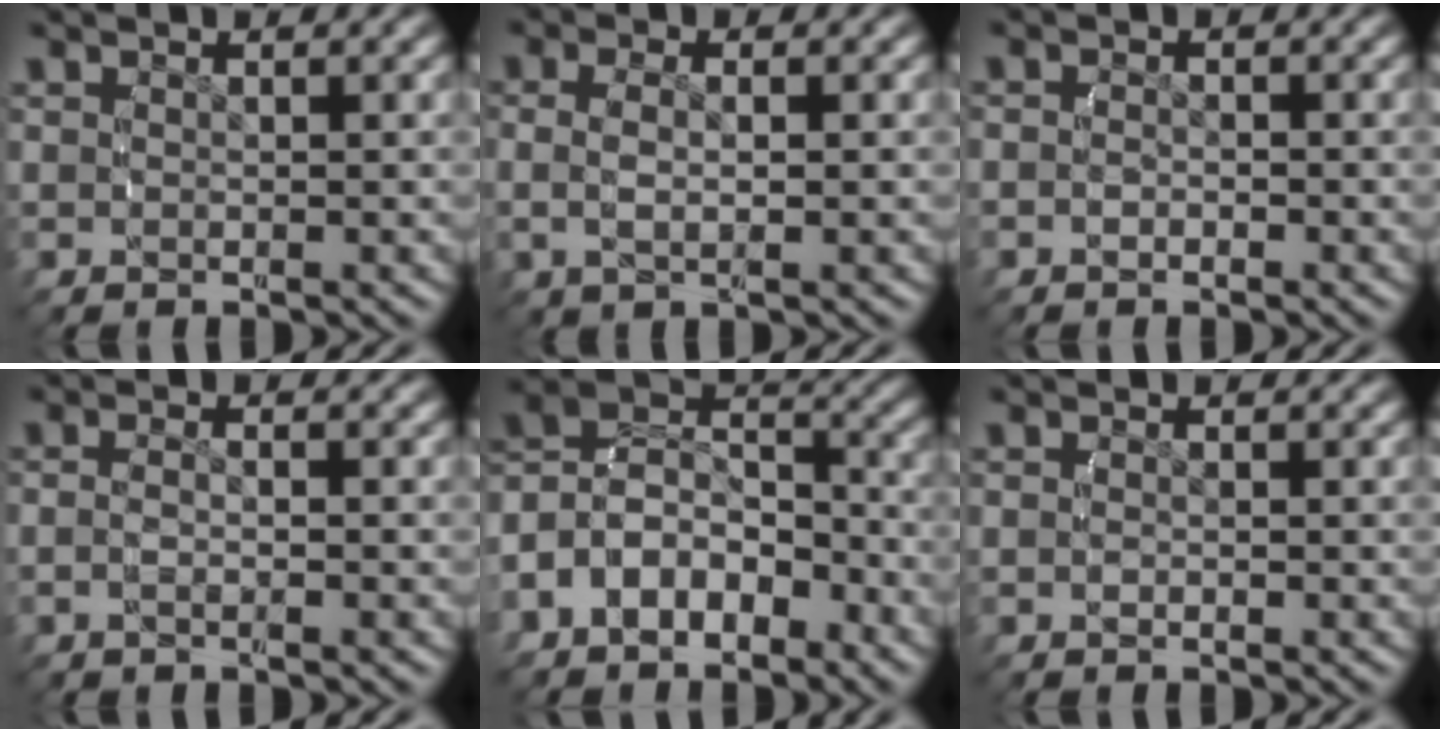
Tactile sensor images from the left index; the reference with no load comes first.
{"total": 3.1, "force": [0.0, 1.6, 2.7], "torque": [-0.061, 0.001, 0.001]}
{"total": 1.6, "force": [-0.8, 1.2, 0.6], "torque": [-0.023, 0.001, -0.017]}
{"total": 2.2, "force": [-0.8, 1.0, 1.8], "torque": [-0.042, 0.003, -0.018]}
{"total": 9.1, "force": [-1.0, 7.4, 5.1], "torque": [-0.114, -0.005, -0.028]}
{"total": 0.9, "force": [-0.5, 0.5, 0.4], "torque": [-0.010, 0.002, -0.012]}